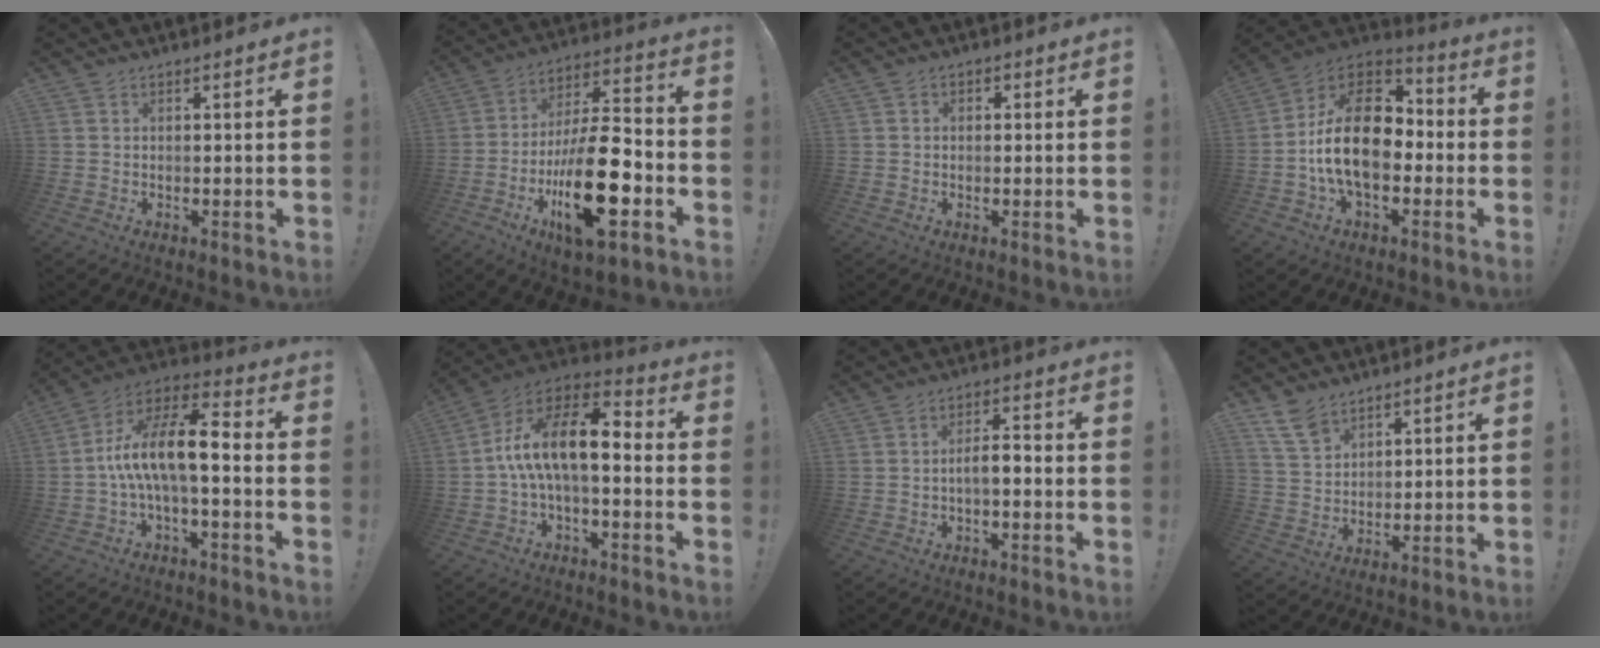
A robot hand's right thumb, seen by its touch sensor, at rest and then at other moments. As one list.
[{"total": 23.3, "force": [-9.0, 10.1, 19.0], "torque": [-0.330, 0.051, -0.134]}, {"total": 1.7, "force": [-0.6, 1.5, 0.7], "torque": [-0.008, 0.006, -0.012]}, {"total": 21.1, "force": [-1.5, 12.9, 16.6], "torque": [-0.293, 0.021, -0.019]}, {"total": 15.2, "force": [-0.6, 5.4, 14.2], "torque": [-0.265, 0.008, -0.010]}, {"total": 15.1, "force": [0.9, 6.4, 13.7], "torque": [-0.261, 0.005, 0.018]}, {"total": 5.0, "force": [-1.9, 1.8, 4.3], "torque": [-0.083, 0.010, -0.035]}, {"total": 7.7, "force": [5.9, 4.0, 2.9], "torque": [-0.061, -0.032, 0.117]}]